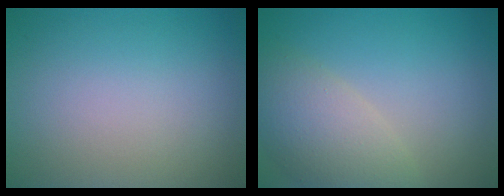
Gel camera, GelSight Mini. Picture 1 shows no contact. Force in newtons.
{"total": 5.5, "press": 5.5, "slide": 0.5}